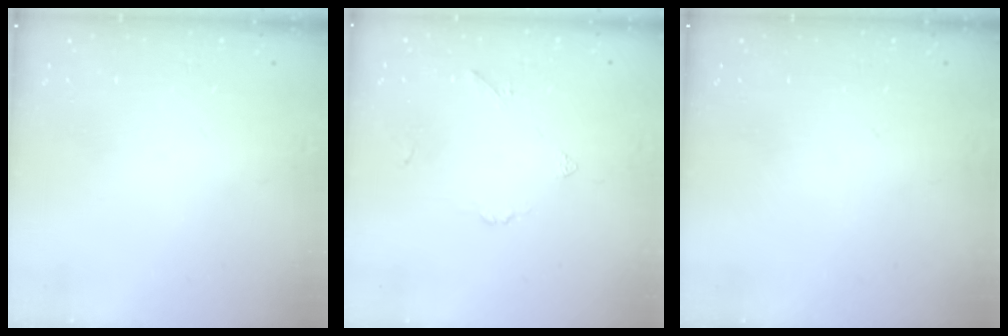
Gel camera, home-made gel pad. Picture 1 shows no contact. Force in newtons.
{"total": 2.7, "press": 2.7, "slide": 0.5}
{"total": 0.0}